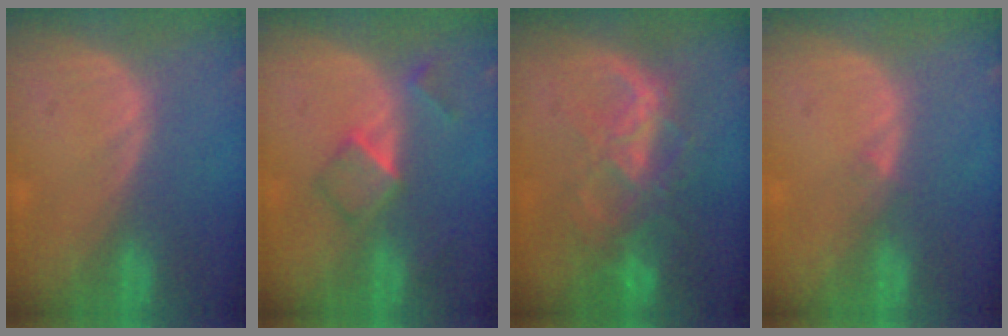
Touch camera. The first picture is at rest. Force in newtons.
{"total": 5.2, "press": 4.5, "slide": 2.6}
{"total": 8.9, "press": 7.5, "slide": 4.7}
{"total": 1.2, "press": 0.9, "slide": 0.9}